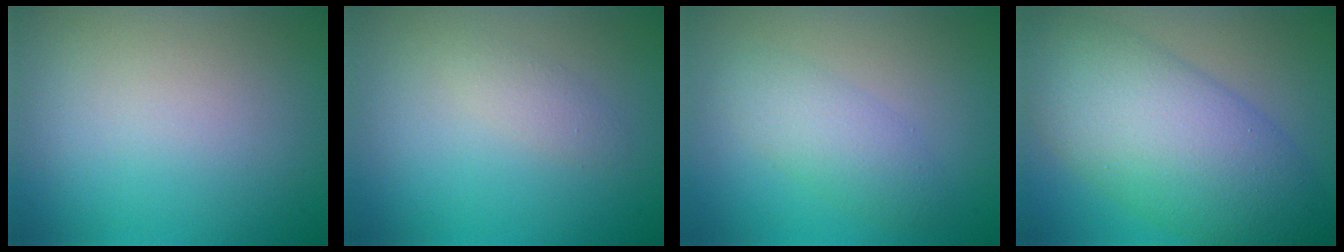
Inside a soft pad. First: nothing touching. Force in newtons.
{"total": 1.2, "press": 1.2, "slide": 0.1}
{"total": 2.9, "press": 2.8, "slide": 0.2}
{"total": 10.3, "press": 10.3, "slide": 0.1}